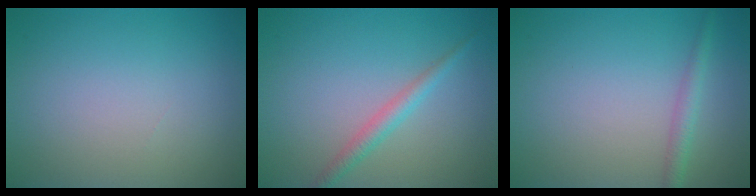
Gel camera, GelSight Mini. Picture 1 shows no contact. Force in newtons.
{"total": 1.8, "press": 1.8, "slide": 0.0}
{"total": 1.7, "press": 1.7, "slide": 0.1}